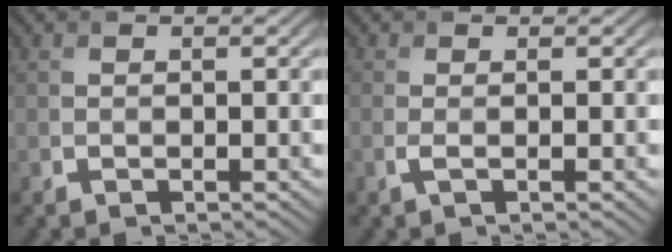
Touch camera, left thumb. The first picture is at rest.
{"total": 1.4, "force": [-0.2, 0.2, 1.4], "torque": [-0.032, -0.001, -0.008]}